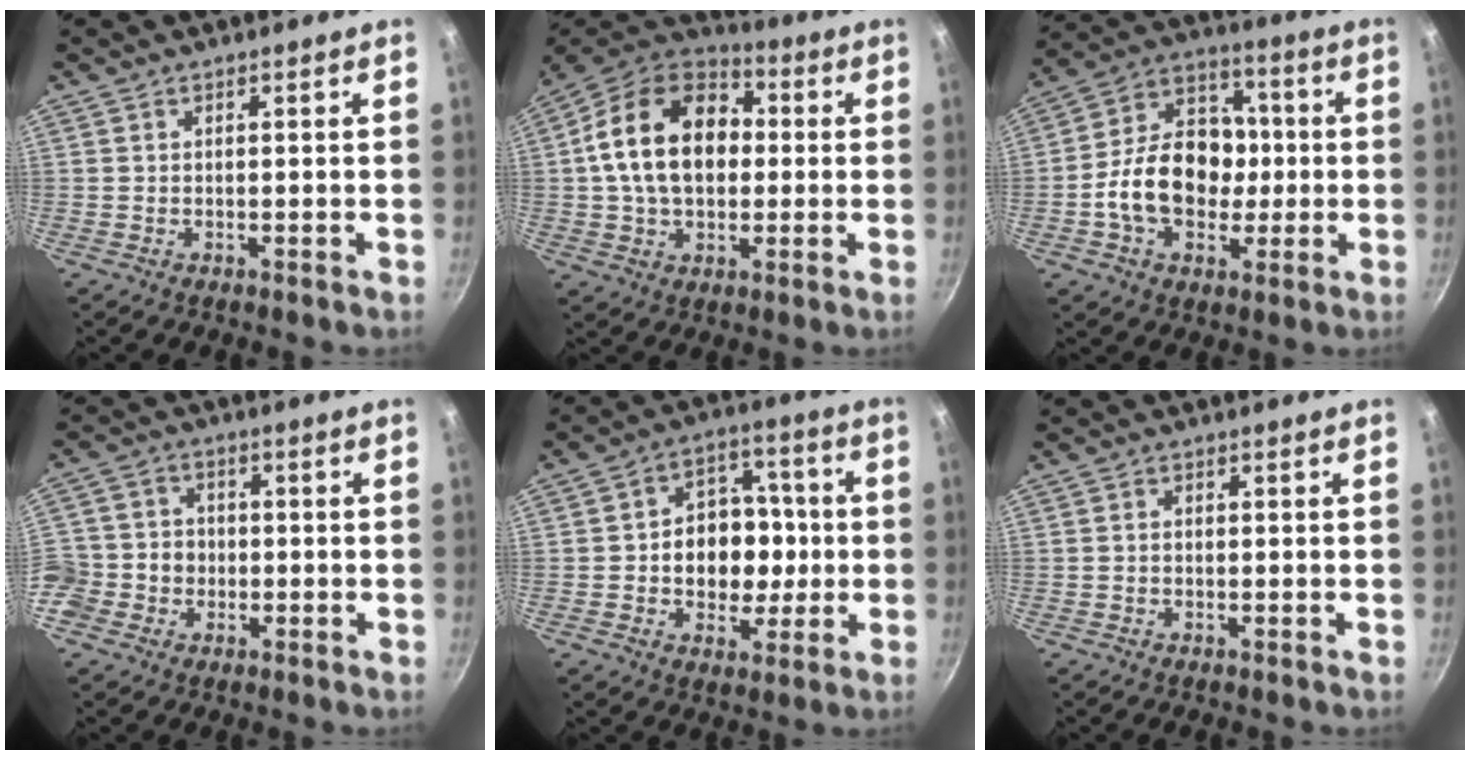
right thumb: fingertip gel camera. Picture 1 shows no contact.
{"total": 19.8, "force": [1.8, 13.9, 14.1], "torque": [-0.215, 0.032, 0.018]}
{"total": 17.0, "force": [-1.8, 12.6, 11.3], "torque": [-0.150, 0.035, -0.045]}
{"total": 10.6, "force": [-2.7, 9.5, 3.8], "torque": [-0.060, 0.033, -0.061]}
{"total": 13.3, "force": [-0.8, 10.4, 8.2], "torque": [-0.074, 0.018, -0.017]}
{"total": 0.9, "force": [-0.1, 0.7, 0.5], "torque": [-0.009, 0.004, -0.003]}